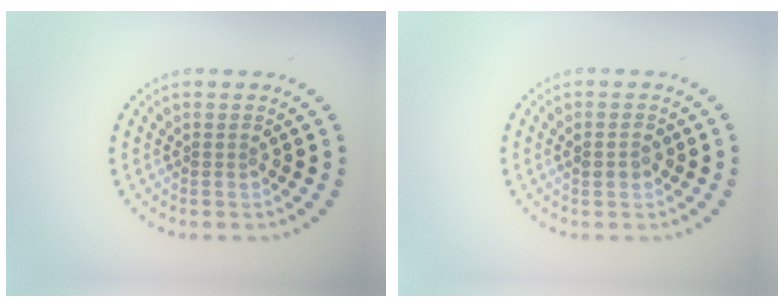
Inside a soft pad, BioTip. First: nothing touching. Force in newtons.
{"total": 1.4, "press": 1.4, "slide": 0.3}